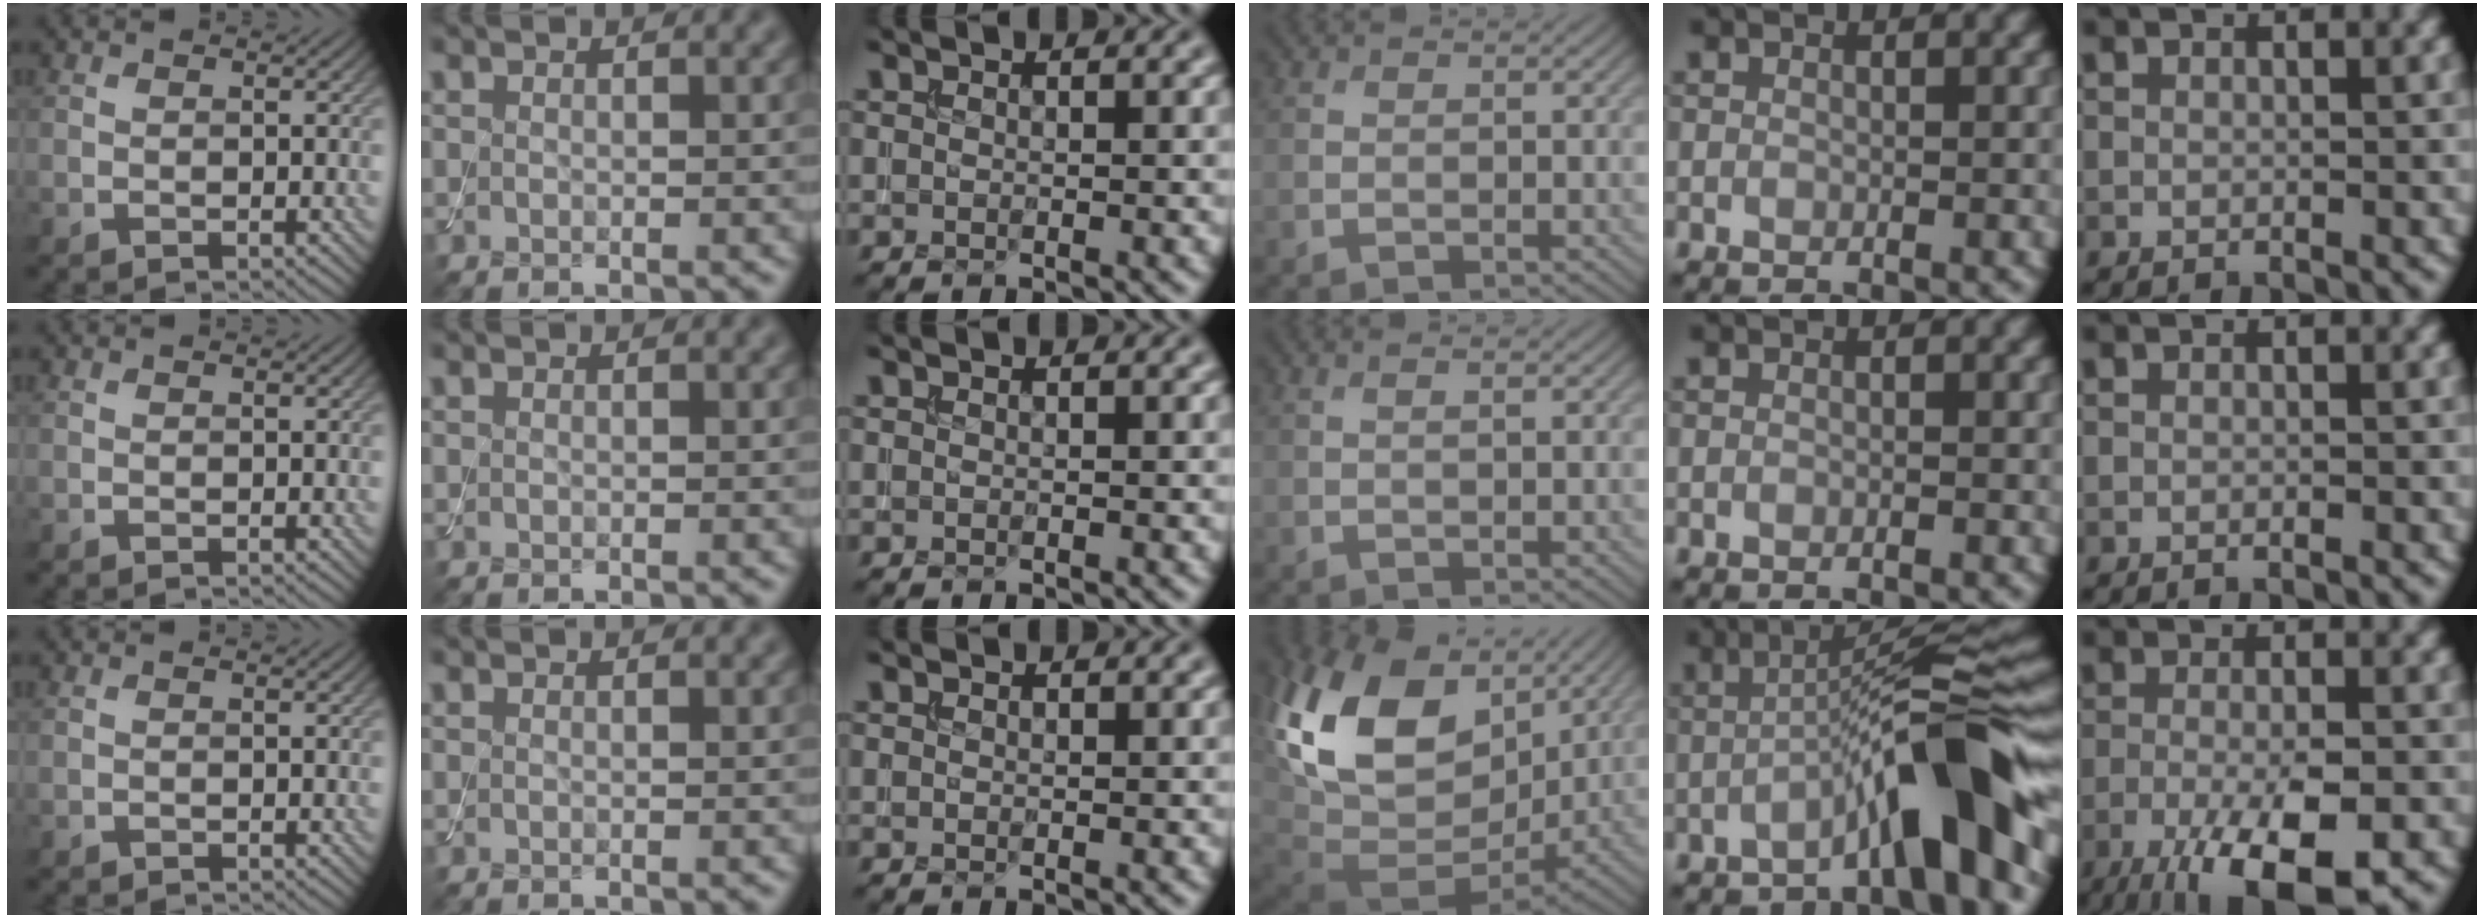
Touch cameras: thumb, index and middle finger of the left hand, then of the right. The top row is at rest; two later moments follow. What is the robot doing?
{"motion": "assemble", "object": "toy tower of hanoi"}